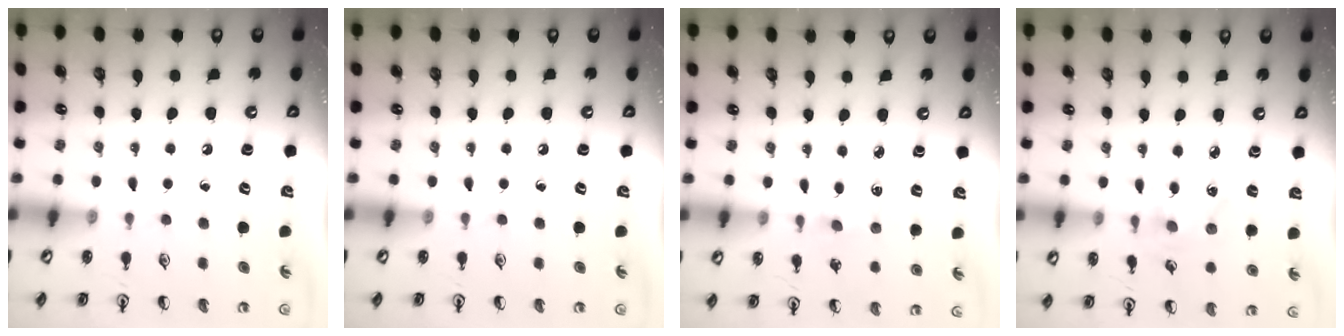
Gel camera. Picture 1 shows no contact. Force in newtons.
{"total": 0.0}
{"total": 1.7, "press": 1.7, "slide": 0.3}
{"total": 2.3, "press": 2.3, "slide": 0.4}